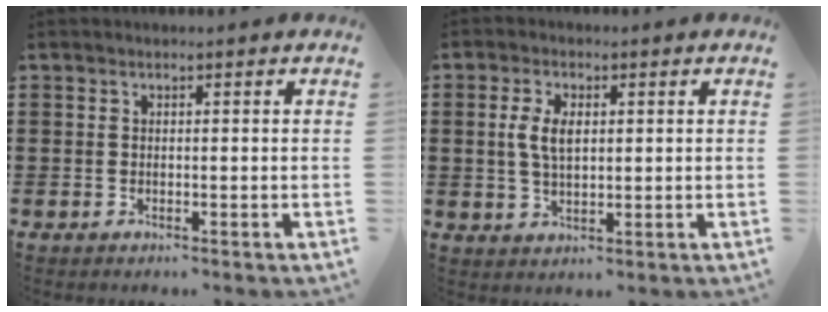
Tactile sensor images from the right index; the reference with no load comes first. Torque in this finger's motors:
{"motor_torque": [0.36, -0.35, 0.38, 0.08]}